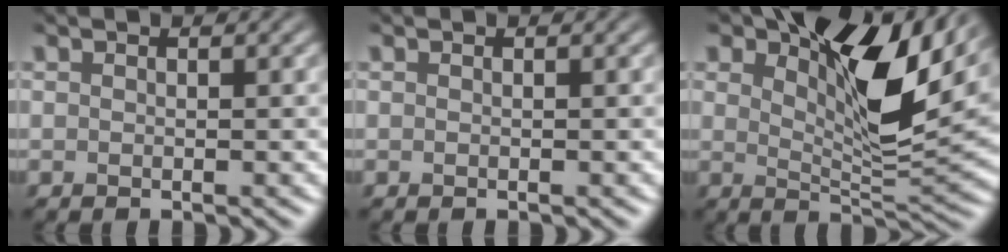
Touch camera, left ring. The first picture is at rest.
{"total": 0.0}
{"total": 10.8, "force": [4.6, 4.5, 8.7], "torque": [-0.131, 0.004, 0.077]}